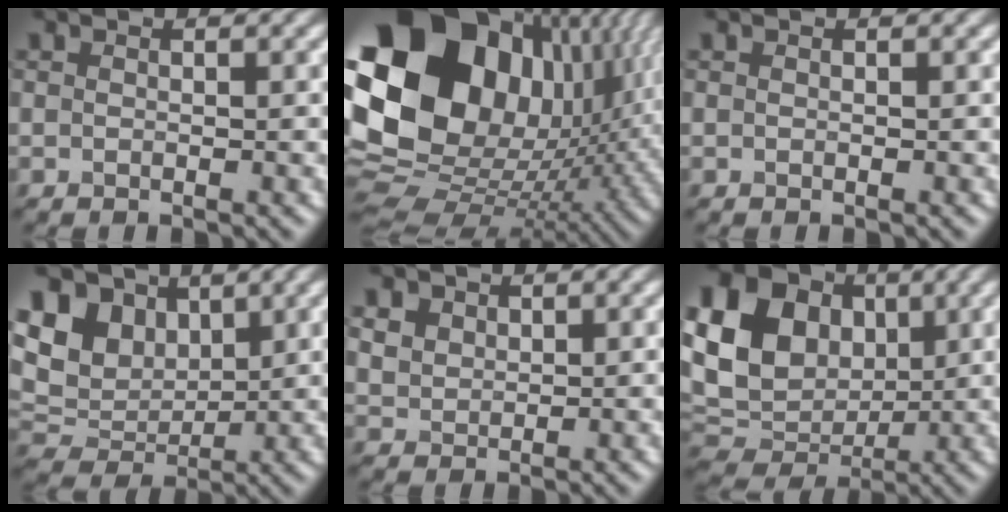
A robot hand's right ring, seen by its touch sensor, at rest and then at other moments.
{"total": 22.9, "force": [4.9, 16.7, 14.8], "torque": [-0.310, -0.014, 0.088]}
{"total": 0.0}
{"total": 9.4, "force": [4.2, 6.6, 5.2], "torque": [-0.126, 0.024, 0.069]}
{"total": 3.7, "force": [2.1, 2.5, 1.6], "torque": [-0.055, 0.007, 0.046]}
{"total": 17.6, "force": [4.1, 14.3, 9.4], "torque": [-0.225, 0.042, 0.058]}